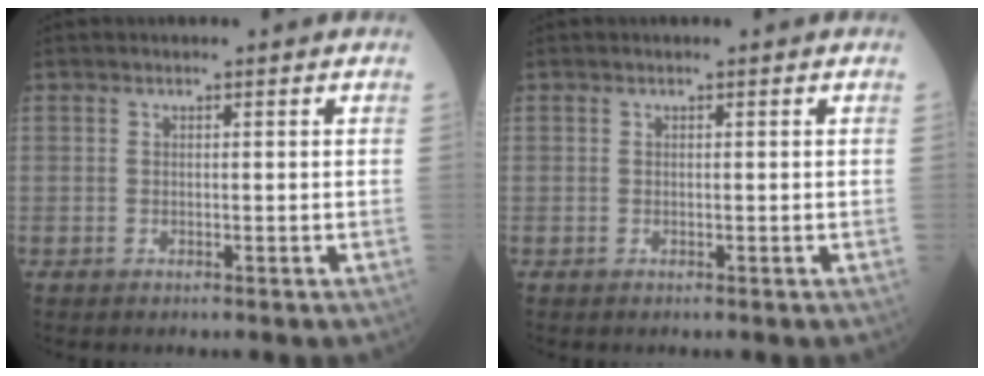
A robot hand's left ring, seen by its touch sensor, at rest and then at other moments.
{"total": 0.0}